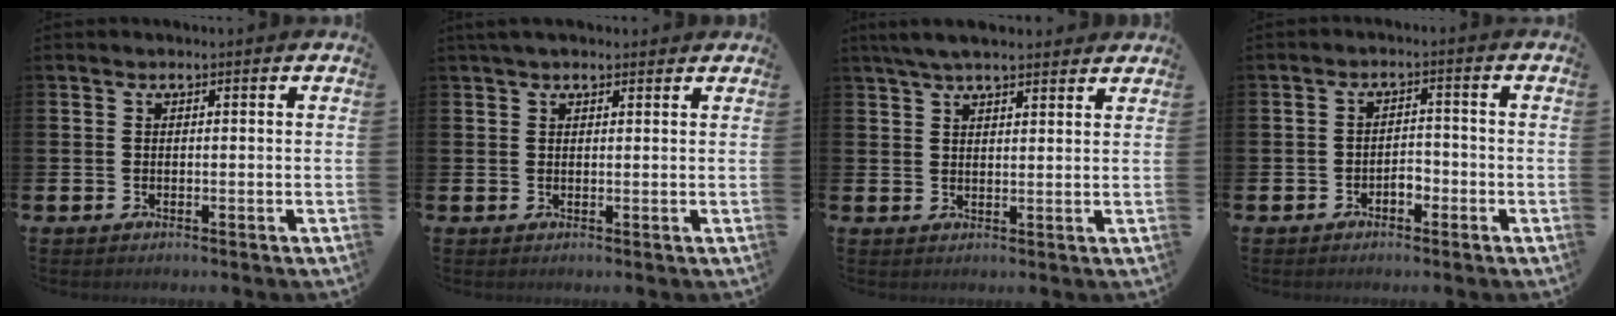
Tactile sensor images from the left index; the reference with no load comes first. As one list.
[{"total": 2.1, "force": [1.8, 0.7, 0.9], "torque": [-0.007, 0.001, 0.029]}, {"total": 5.0, "force": [4.4, 1.1, 2.0], "torque": [-0.045, -0.008, 0.081]}, {"total": 2.0, "force": [-1.4, 1.1, 1.0], "torque": [-0.021, 0.005, -0.030]}]